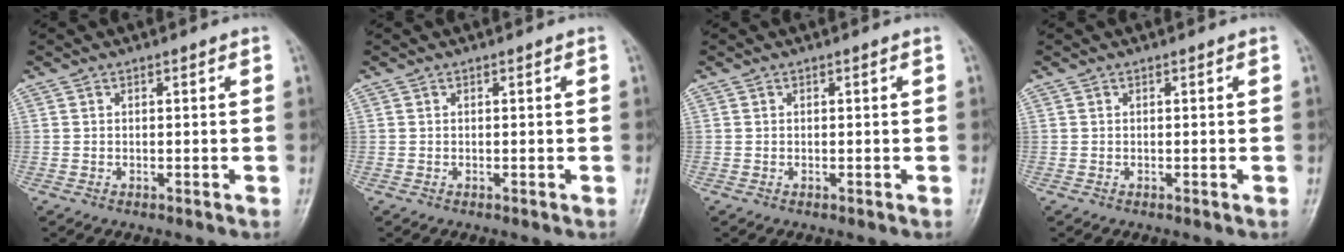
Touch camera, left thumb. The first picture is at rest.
{"total": 0.0}
{"total": 0.0}
{"total": 0.0}